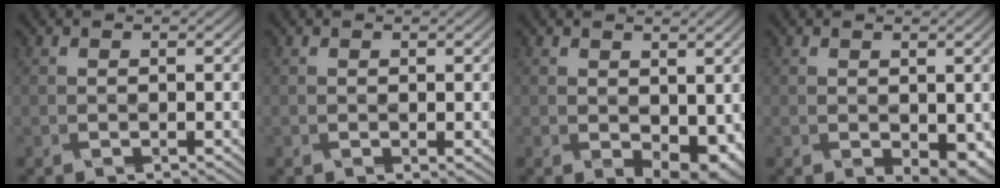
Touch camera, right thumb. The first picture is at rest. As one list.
[{"total": 0.6, "force": [0.1, 0.2, 0.5], "torque": [-0.007, -0.001, 0.009]}, {"total": 5.0, "force": [-0.2, 3.1, 4.0], "torque": [-0.063, -0.015, 0.017]}, {"total": 3.1, "force": [-0.4, 1.8, 2.5], "torque": [-0.038, -0.010, 0.008]}]